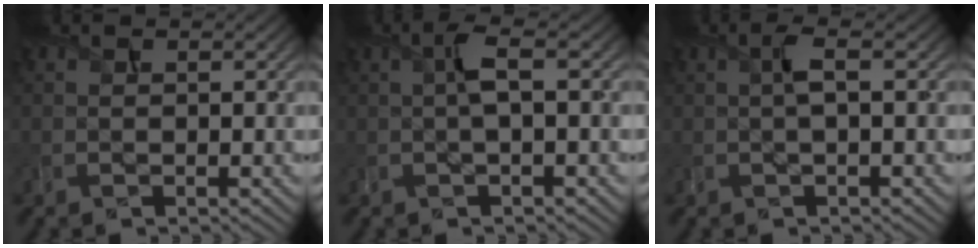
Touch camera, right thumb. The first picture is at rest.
{"total": 2.9, "force": [0.2, 0.6, 2.8], "torque": [-0.059, 0.008, 0.000]}
{"total": 2.2, "force": [0.1, 0.4, 2.2], "torque": [-0.044, 0.006, 0.001]}